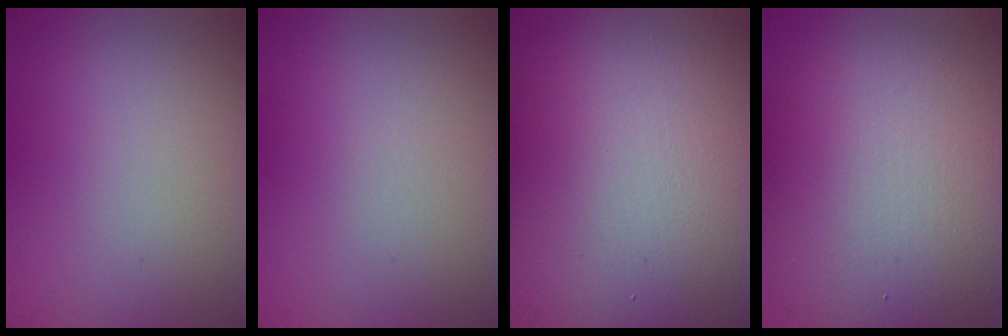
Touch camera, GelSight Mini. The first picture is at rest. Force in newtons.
{"total": 0.0}
{"total": 20.3, "press": 20.3, "slide": 1.2}
{"total": 10.8, "press": 10.8, "slide": 0.9}